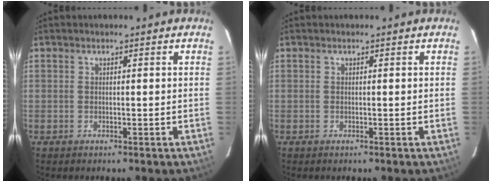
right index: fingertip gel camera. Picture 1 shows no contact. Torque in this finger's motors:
{"motor_torque": [0.02, -0.06, 0.04, 0.01]}